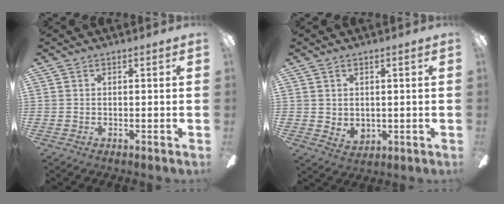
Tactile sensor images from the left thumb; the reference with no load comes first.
{"total": 3.2, "force": [1.1, 2.7, 1.3], "torque": [-0.020, -0.002, 0.021]}